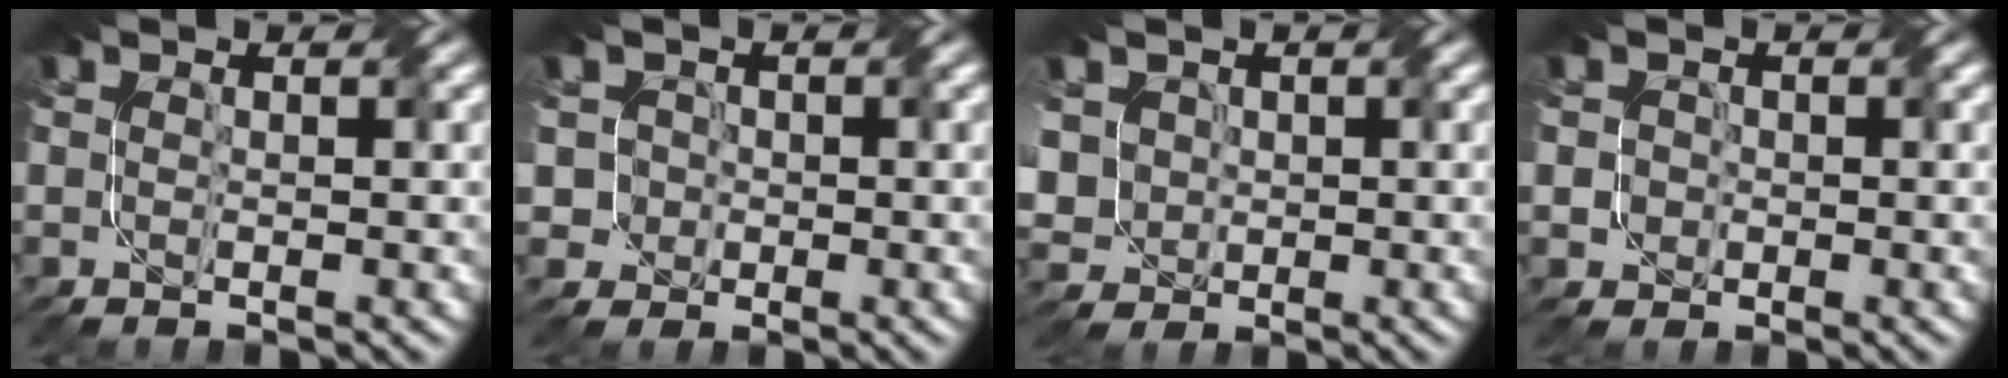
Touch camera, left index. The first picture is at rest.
{"total": 3.1, "force": [-0.5, 3.1, 0.5], "torque": [-0.001, 0.024, -0.027]}
{"total": 5.6, "force": [0.5, 4.9, 2.7], "torque": [-0.082, 0.019, -0.008]}
{"total": 1.7, "force": [0.0, 1.6, 0.6], "torque": [0.004, 0.015, -0.013]}